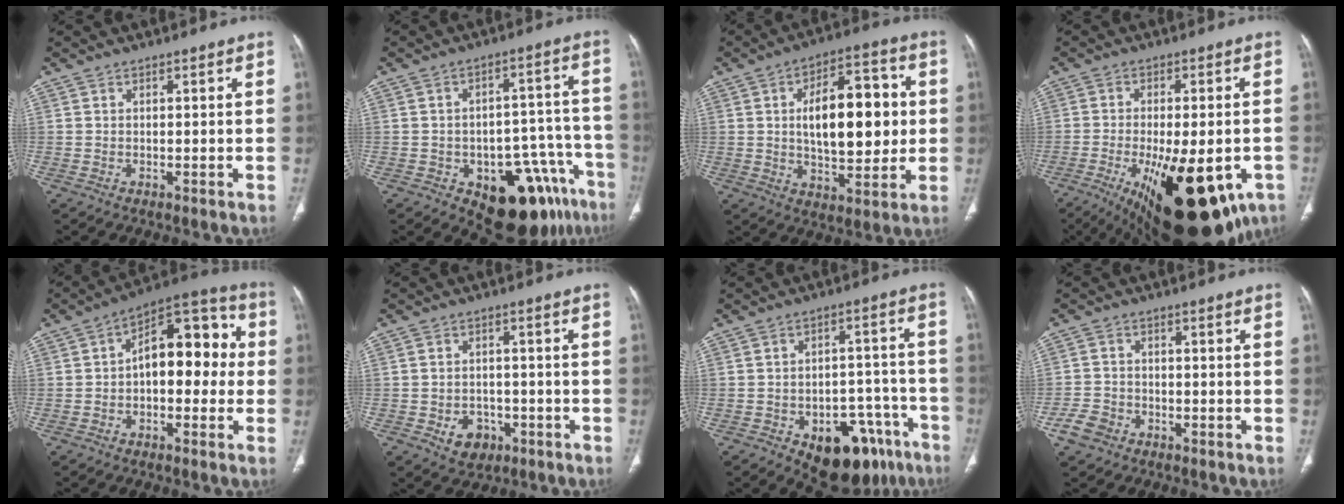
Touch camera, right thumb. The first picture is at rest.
{"total": 17.9, "force": [-9.9, 9.0, 11.8], "torque": [-0.071, 0.077, -0.124]}
{"total": 17.9, "force": [1.8, 8.9, 15.4], "torque": [-0.199, 0.010, 0.029]}
{"total": 24.3, "force": [-10.2, 10.4, 19.5], "torque": [-0.248, -0.012, -0.130]}
{"total": 14.9, "force": [0.4, 8.5, 12.3], "torque": [-0.134, 0.047, -0.008]}
{"total": 5.8, "force": [-2.3, 4.5, 2.8], "torque": [-0.023, 0.017, -0.025]}
{"total": 16.9, "force": [-9.1, 9.5, 10.5], "torque": [-0.088, 0.064, -0.117]}
{"total": 4.6, "force": [-2.5, 3.4, 1.6], "torque": [-0.028, 0.018, -0.044]}